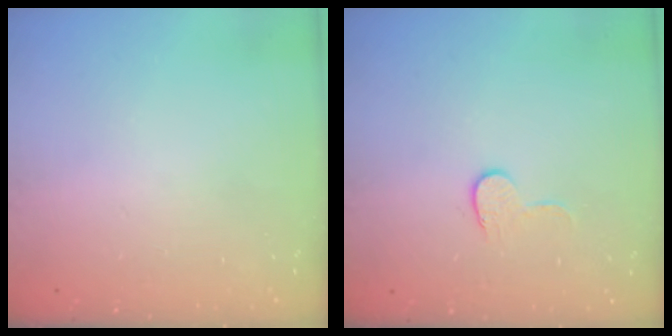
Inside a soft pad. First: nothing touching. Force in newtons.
{"total": 5.4, "press": 5.4, "slide": 0.5}